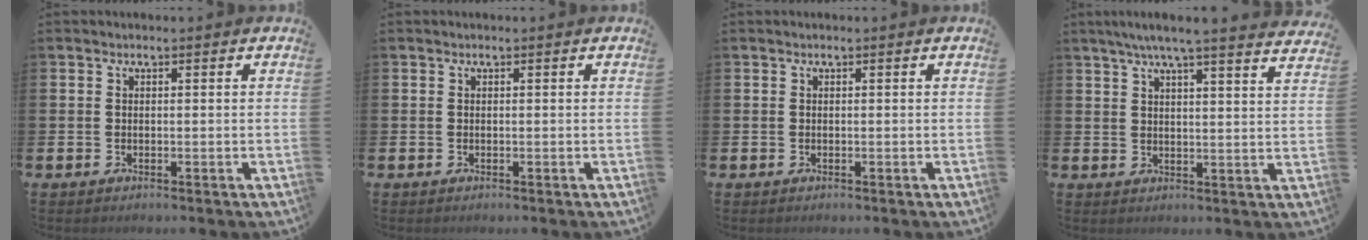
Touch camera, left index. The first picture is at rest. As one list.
[{"total": 0.0}, {"total": 0.0}, {"total": 5.9, "force": [5.4, -0.3, 2.3], "torque": [-0.058, -0.021, 0.093]}]